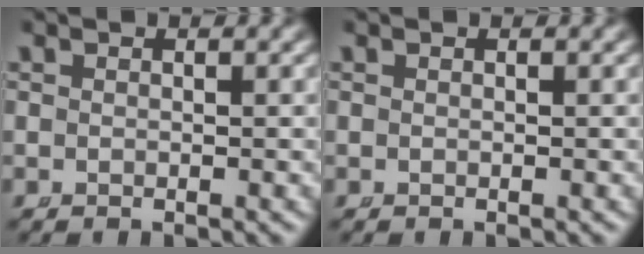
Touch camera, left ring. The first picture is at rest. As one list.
[{"total": 0.0}]